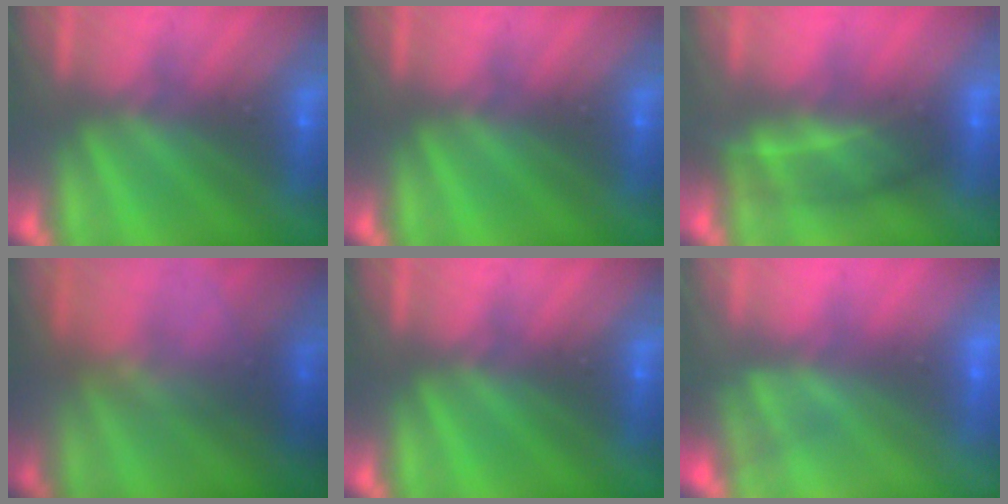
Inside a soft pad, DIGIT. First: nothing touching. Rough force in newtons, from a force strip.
{"total": 0.0}
{"total": 2.7}
{"total": 6.6}
{"total": 0.0}
{"total": 3.5}